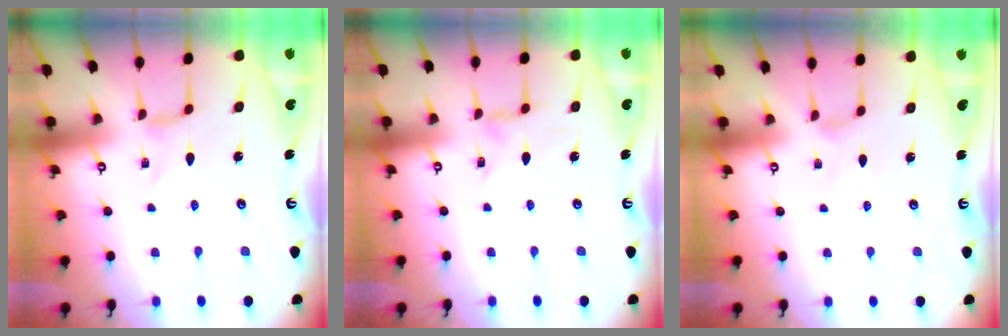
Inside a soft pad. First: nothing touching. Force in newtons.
{"total": 1.7, "press": 1.7, "slide": 0.2}
{"total": 0.0}